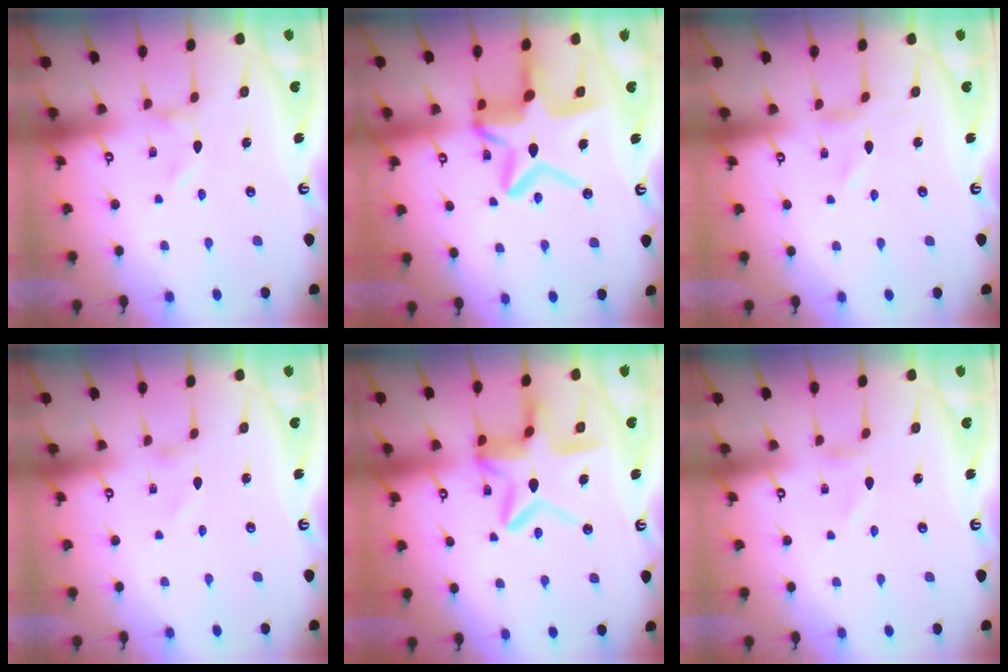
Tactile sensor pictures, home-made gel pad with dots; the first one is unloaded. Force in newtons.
{"total": 17.6, "press": 17.6, "slide": 1.5}
{"total": 1.0, "press": 1.0, "slide": 0.2}
{"total": 1.4, "press": 1.4, "slide": 0.1}
{"total": 14.2, "press": 14.1, "slide": 1.2}
{"total": 1.1, "press": 1.1, "slide": 0.1}